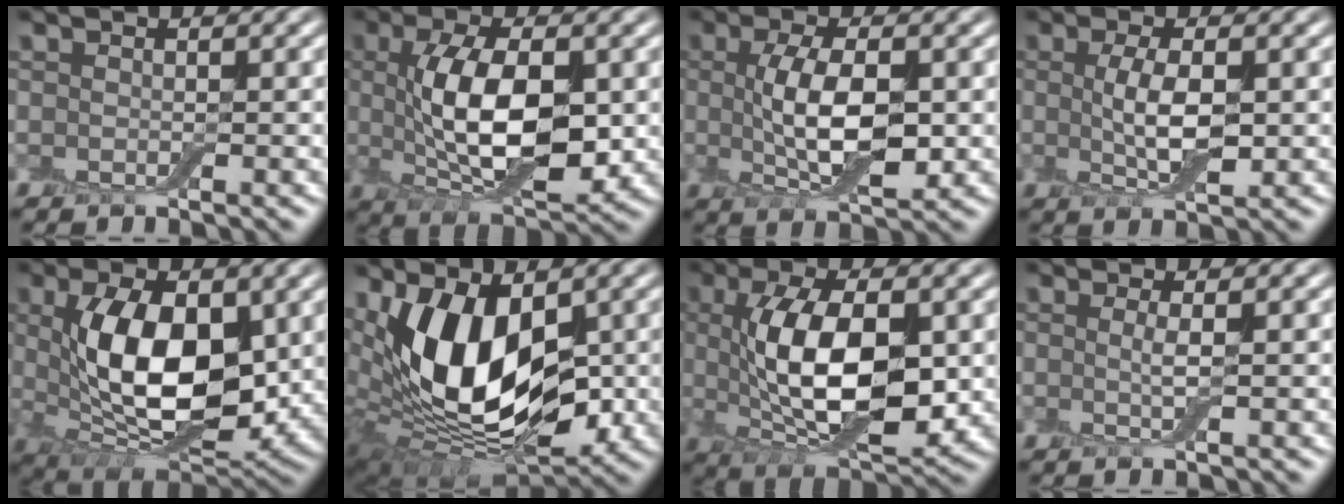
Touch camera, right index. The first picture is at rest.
{"total": 8.6, "force": [0.5, 4.0, 7.6], "torque": [-0.137, -0.001, 0.016]}
{"total": 6.0, "force": [0.3, 2.6, 5.4], "torque": [-0.109, 0.002, 0.006]}
{"total": 3.7, "force": [0.2, 1.3, 3.4], "torque": [-0.073, 0.000, 0.007]}
{"total": 10.0, "force": [1.2, 5.4, 8.3], "torque": [-0.143, -0.005, 0.028]}
{"total": 12.9, "force": [1.5, 7.3, 10.5], "torque": [-0.174, -0.009, 0.024]}
{"total": 9.5, "force": [0.6, 4.5, 8.4], "torque": [-0.144, 0.001, 0.016]}
{"total": 1.2, "force": [0.1, 0.3, 1.1], "torque": [-0.023, -0.001, -0.001]}